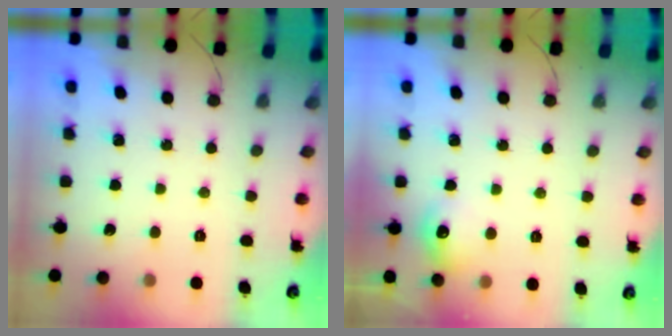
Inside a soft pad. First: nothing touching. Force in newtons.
{"total": 8.5, "press": 8.5, "slide": 0.5}